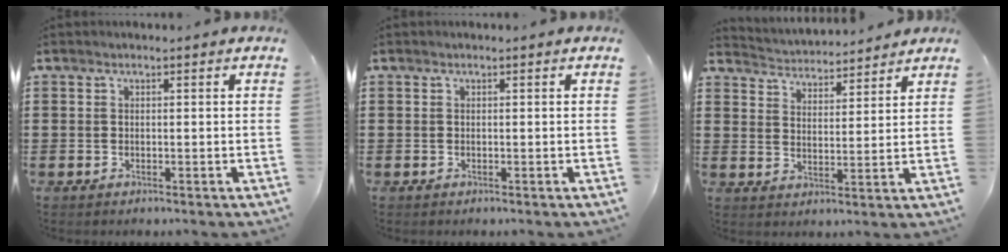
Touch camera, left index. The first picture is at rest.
{"total": 0.0}
{"total": 3.4, "force": [3.3, 0.4, -0.3], "torque": [-0.014, -0.024, 0.055]}